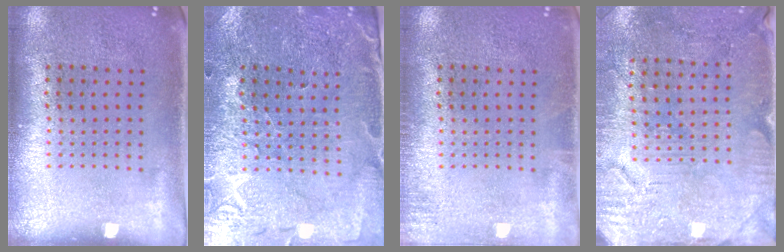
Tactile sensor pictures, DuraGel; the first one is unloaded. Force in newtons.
{"total": 1.3, "press": 1.2, "slide": 0.2}
{"total": 1.2, "press": 1.1, "slide": 0.2}
{"total": 3.0, "press": 2.8, "slide": 0.9}